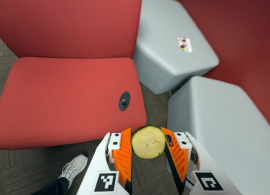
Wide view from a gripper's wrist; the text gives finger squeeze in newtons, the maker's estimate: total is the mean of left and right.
{"total": 8.9, "left": 9.2, "right": 8.6}